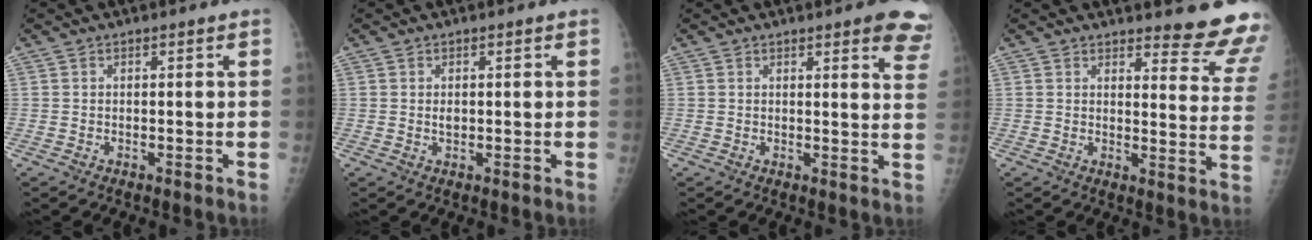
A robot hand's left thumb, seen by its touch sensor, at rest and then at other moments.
{"total": 1.2, "force": [0.2, 0.8, 0.9], "torque": [-0.012, -0.001, 0.005]}
{"total": 9.0, "force": [5.8, 2.3, 6.4], "torque": [-0.049, -0.023, 0.050]}
{"total": 13.6, "force": [12.8, 2.4, 4.1], "torque": [-0.010, -0.126, 0.126]}